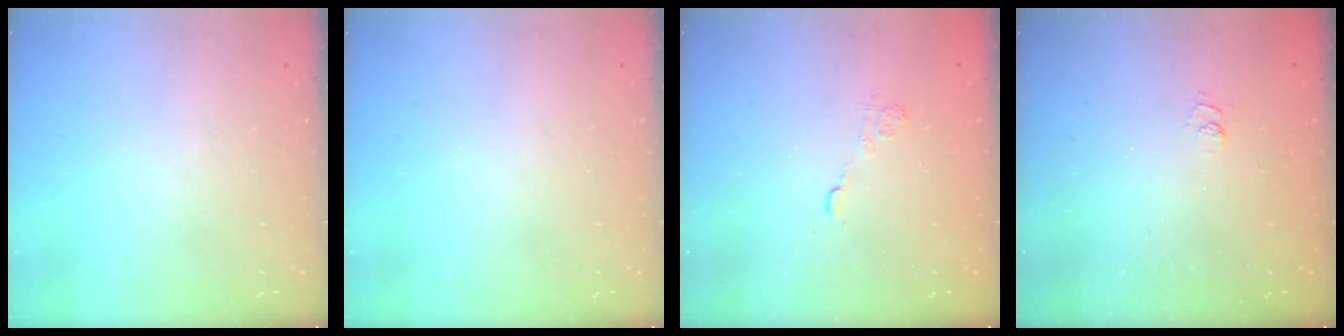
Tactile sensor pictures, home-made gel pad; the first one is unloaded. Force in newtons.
{"total": 0.0}
{"total": 3.0, "press": 2.6, "slide": 1.4}
{"total": 2.4, "press": 1.9, "slide": 1.4}